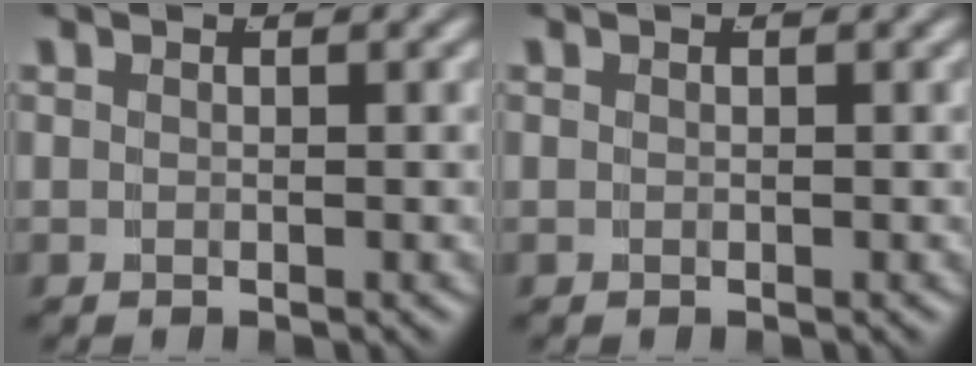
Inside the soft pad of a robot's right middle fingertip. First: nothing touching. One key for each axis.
{"total": 0.0}